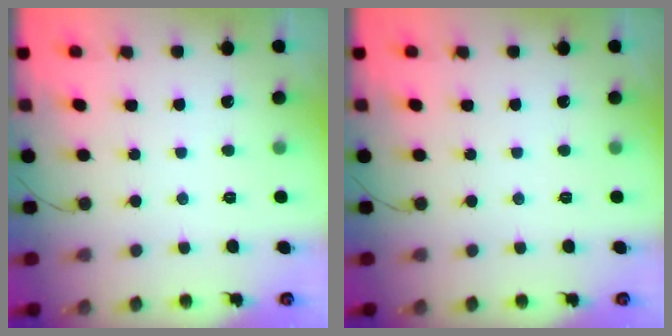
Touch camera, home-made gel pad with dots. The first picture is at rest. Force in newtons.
{"total": 0.0}